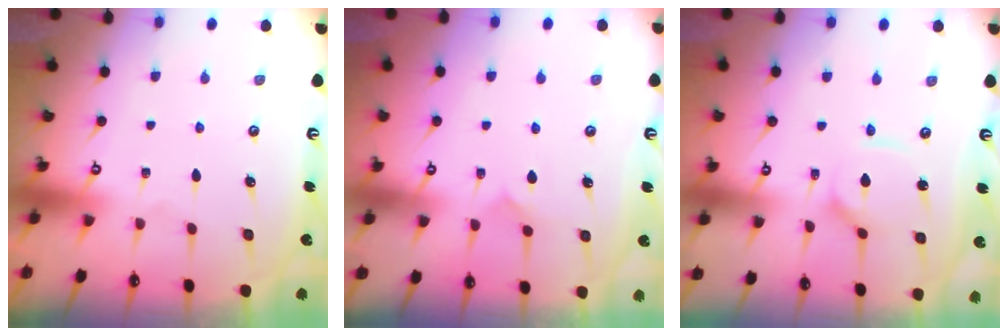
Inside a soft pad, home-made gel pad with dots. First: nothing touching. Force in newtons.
{"total": 5.2, "press": 5.2, "slide": 0.5}
{"total": 5.1, "press": 5.1, "slide": 0.4}